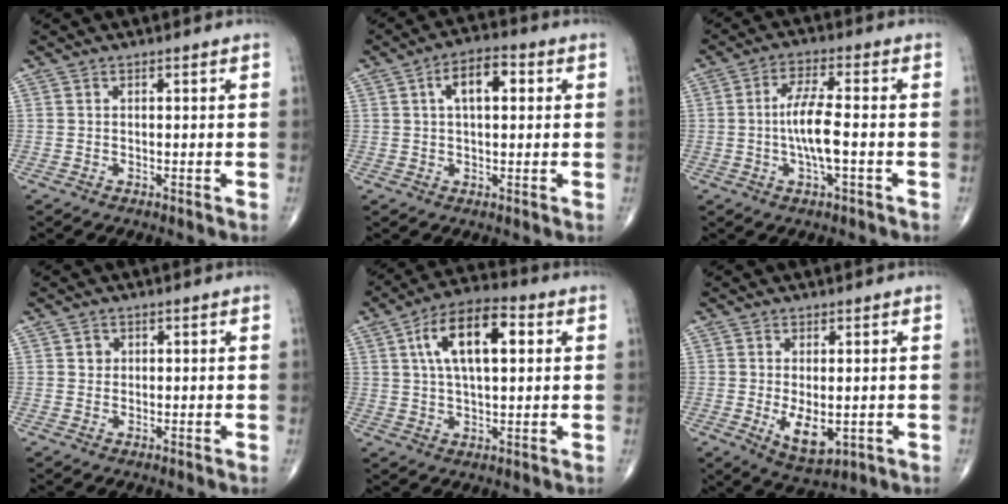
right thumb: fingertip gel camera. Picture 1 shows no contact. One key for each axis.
{"total": 7.3, "fx": 1.8, "fy": 3.6, "fz": 6.1, "tx": -0.090, "ty": 0.014, "tz": 0.024}
{"total": 7.9, "fx": -1.1, "fy": 1.9, "fz": 7.6, "tx": -0.155, "ty": 0.011, "tz": -0.025}
{"total": 1.5, "fx": 0.4, "fy": 1.3, "fz": 0.4, "tx": 0.002, "ty": 0.000, "tz": 0.004}
{"total": 13.6, "fx": 3.7, "fy": 6.2, "fz": 11.5, "tx": -0.191, "ty": 0.013, "tz": 0.057}
{"total": 7.0, "fx": -1.1, "fy": 3.4, "fz": 6.0, "tx": -0.090, "ty": -0.017, "tz": -0.006}